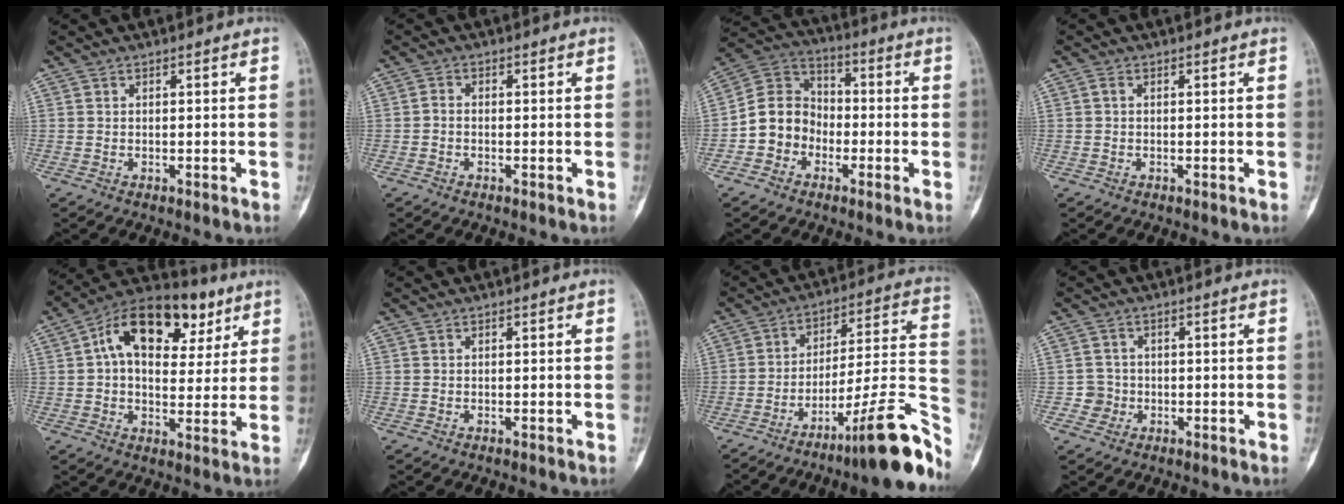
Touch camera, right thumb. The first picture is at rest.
{"total": 1.2, "force": [-0.5, 0.9, 0.7], "torque": [-0.013, 0.004, -0.013]}
{"total": 10.3, "force": [-2.9, 8.8, 4.5], "torque": [-0.056, 0.044, -0.065]}
{"total": 0.8, "force": [0.1, 0.5, 0.7], "torque": [-0.014, 0.002, -0.001]}
{"total": 18.4, "force": [6.8, 11.1, 13.0], "torque": [-0.167, 0.010, 0.100]}
{"total": 0.0}
{"total": 21.5, "force": [-12.3, 3.9, 17.2], "torque": [-0.190, 0.095, -0.178]}
{"total": 3.4, "force": [-1.0, 3.2, -0.1], "torque": [0.025, 0.012, -0.022]}